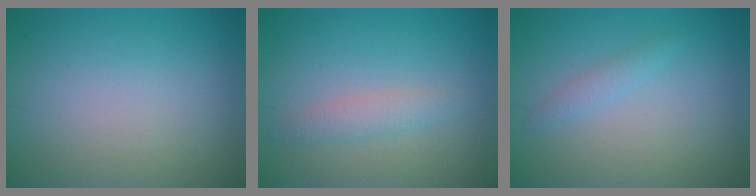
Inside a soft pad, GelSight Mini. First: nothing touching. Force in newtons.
{"total": 1.9, "press": 1.9, "slide": 0.0}
{"total": 1.1, "press": 1.1, "slide": 0.1}